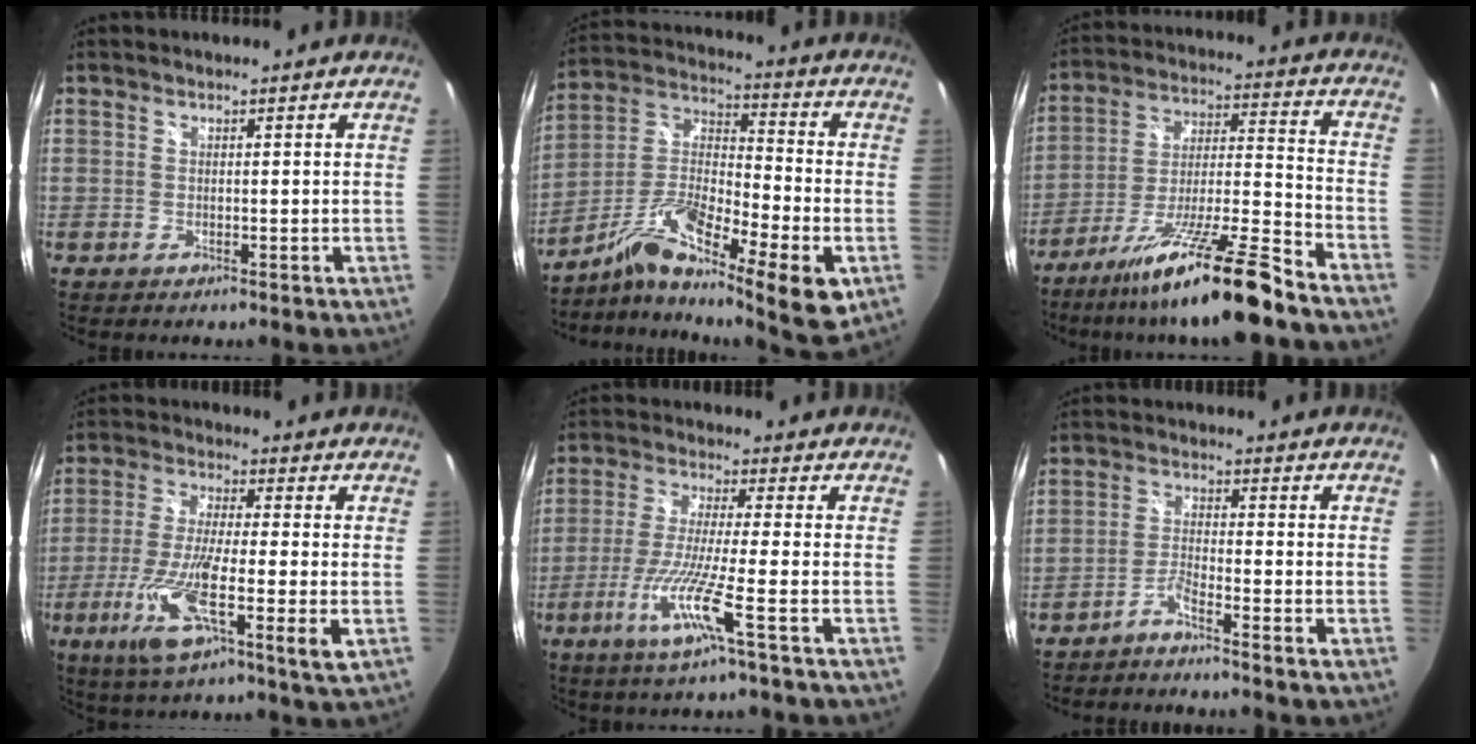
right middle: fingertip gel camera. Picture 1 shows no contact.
{"total": 19.3, "force": [-8.9, 4.9, 16.4], "torque": [-0.283, -0.021, -0.162]}
{"total": 17.3, "force": [-13.4, -0.6, 11.0], "torque": [-0.204, -0.016, -0.226]}
{"total": 14.0, "force": [-3.4, 2.0, 13.5], "torque": [-0.266, -0.022, -0.068]}
{"total": 9.6, "force": [-4.2, -1.4, 8.5], "torque": [-0.188, -0.015, -0.081]}
{"total": 2.8, "force": [-2.3, -0.5, 1.5], "torque": [-0.051, 0.004, -0.050]}